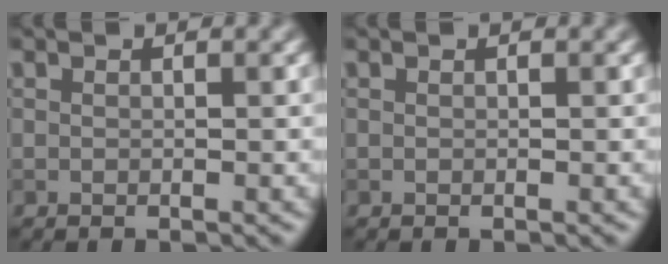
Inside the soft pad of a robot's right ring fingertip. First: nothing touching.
{"total": 0.0}